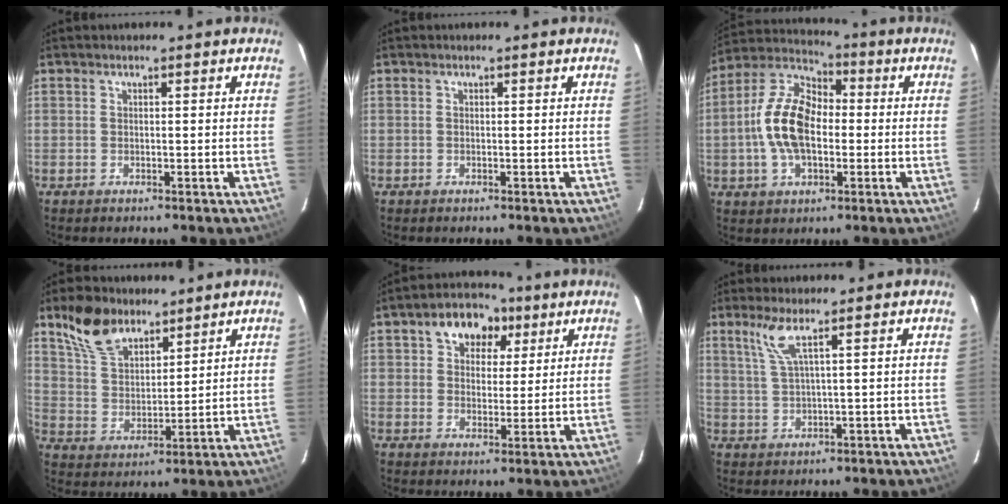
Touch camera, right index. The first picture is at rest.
{"total": 0.0}
{"total": 14.0, "force": [-1.4, 8.1, 11.3], "torque": [-0.234, 0.015, -0.032]}
{"total": 11.1, "force": [7.8, 5.8, 5.4], "torque": [-0.111, 0.026, 0.156]}
{"total": 8.8, "force": [4.2, 6.4, 4.4], "torque": [-0.079, 0.023, 0.065]}
{"total": 4.0, "force": [2.2, -0.5, 3.3], "torque": [-0.071, -0.003, 0.053]}